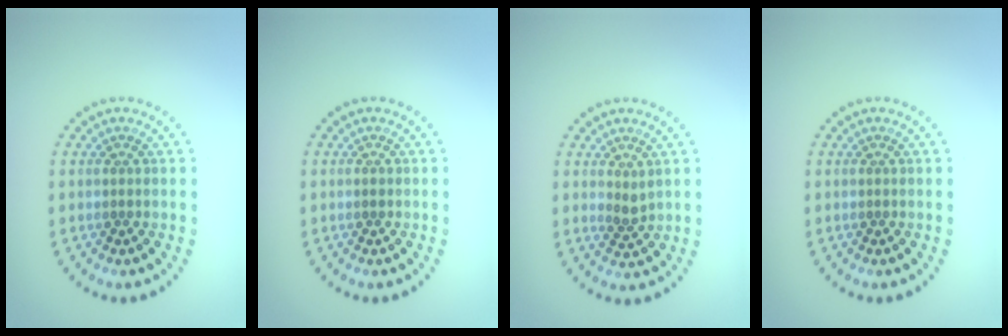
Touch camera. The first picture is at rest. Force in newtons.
{"total": 0.5, "press": 0.5, "slide": 0.1}
{"total": 1.3, "press": 1.0, "slide": 0.7}
{"total": 0.0}